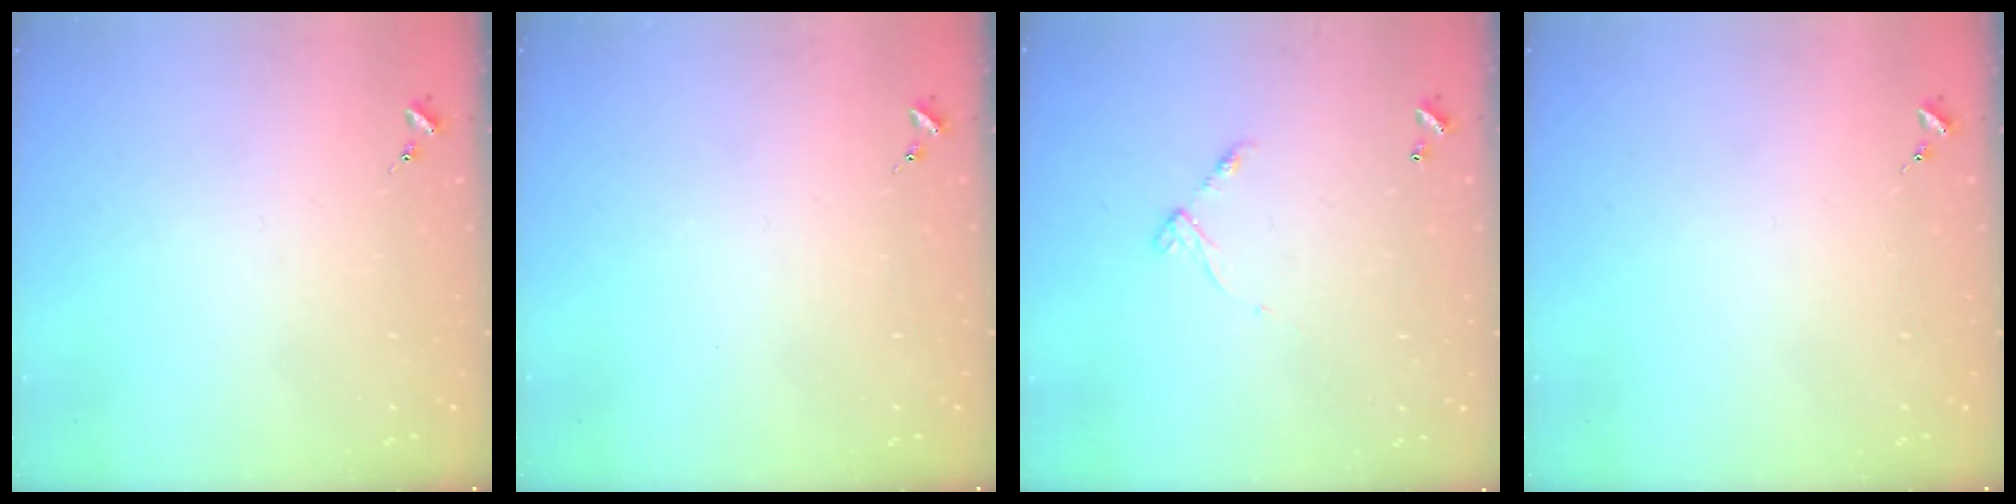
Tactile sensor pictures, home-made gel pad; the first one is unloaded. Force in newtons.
{"total": 0.0}
{"total": 6.2, "press": 6.2, "slide": 0.4}
{"total": 0.0}